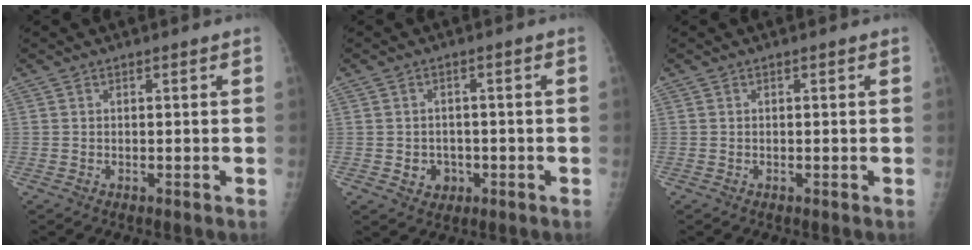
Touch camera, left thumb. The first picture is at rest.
{"total": 3.7, "force": [-1.0, 3.3, 1.4], "torque": [-0.002, 0.006, -0.009]}
{"total": 0.0}